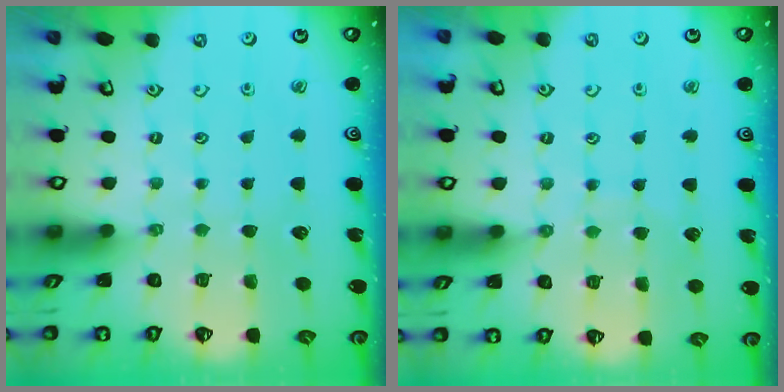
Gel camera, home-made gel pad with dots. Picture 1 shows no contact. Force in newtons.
{"total": 5.7, "press": 5.7, "slide": 0.5}